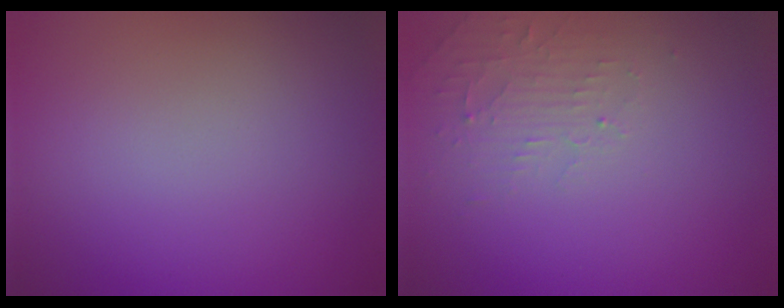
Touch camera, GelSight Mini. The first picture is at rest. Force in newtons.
{"total": 2.0, "press": 1.9, "slide": 0.4}